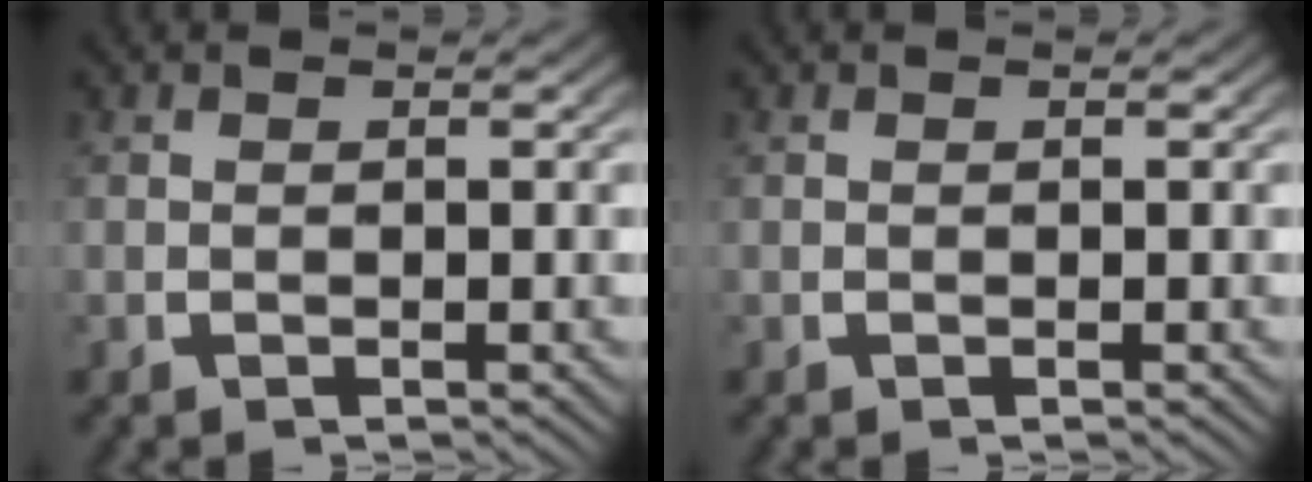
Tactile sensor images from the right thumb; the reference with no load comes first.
{"total": 0.0}